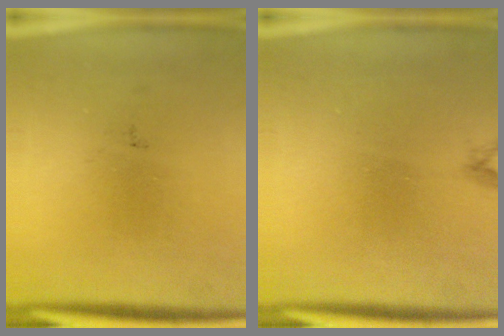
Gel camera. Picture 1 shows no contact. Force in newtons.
{"total": 0.6}